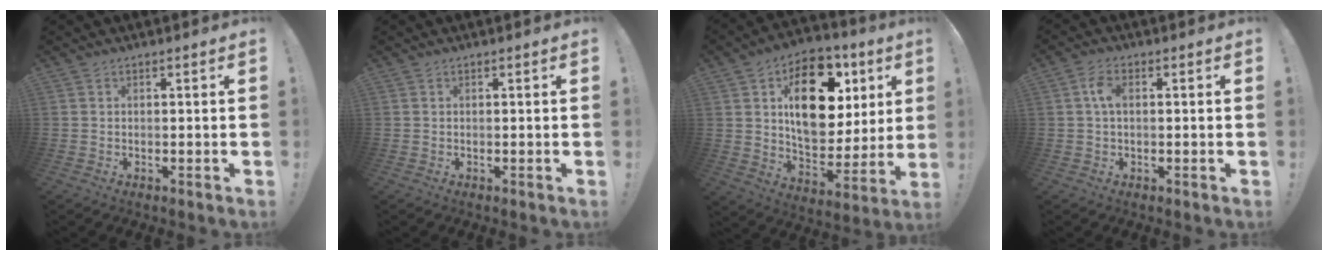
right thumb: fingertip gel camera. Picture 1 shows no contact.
{"total": 0.0}
{"total": 21.7, "force": [8.1, 13.5, 14.9], "torque": [-0.192, -0.031, 0.143]}
{"total": 4.5, "force": [0.7, 2.6, 3.6], "torque": [-0.063, 0.009, 0.012]}